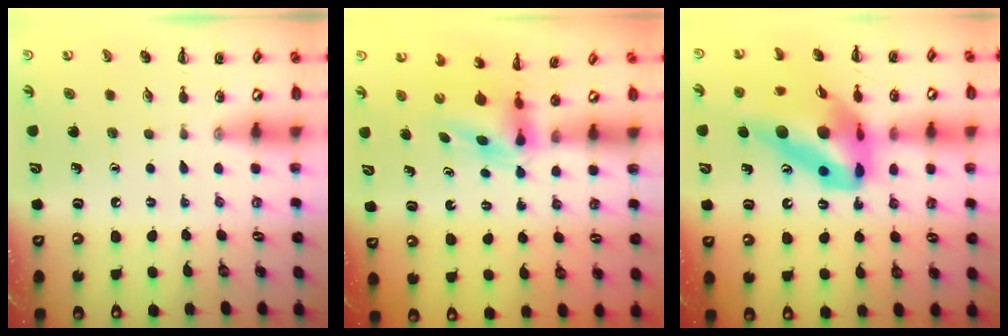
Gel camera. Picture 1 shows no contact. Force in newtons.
{"total": 4.4, "press": 4.4, "slide": 0.7}
{"total": 18.9, "press": 18.0, "slide": 5.8}